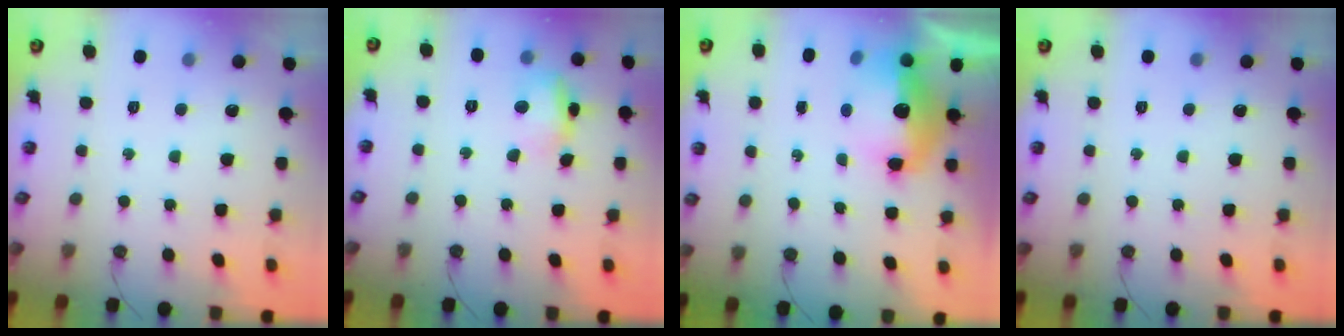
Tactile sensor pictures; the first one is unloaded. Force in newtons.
{"total": 10.9, "press": 10.9, "slide": 0.9}
{"total": 12.5, "press": 12.5, "slide": 1.4}
{"total": 0.0}